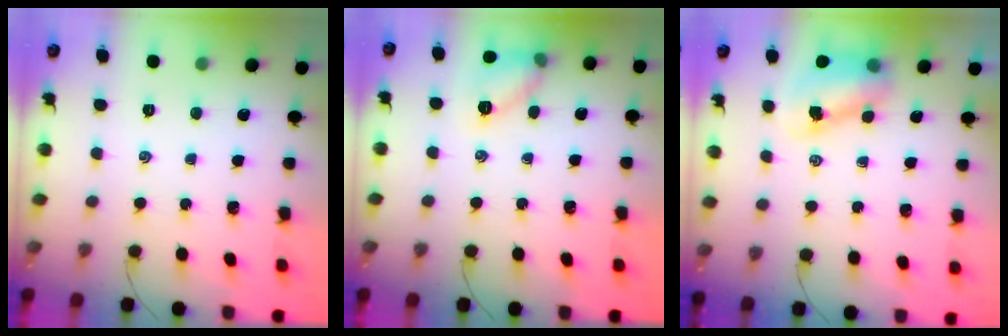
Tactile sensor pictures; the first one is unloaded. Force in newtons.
{"total": 9.4, "press": 9.4, "slide": 0.7}
{"total": 7.6, "press": 7.4, "slide": 1.7}